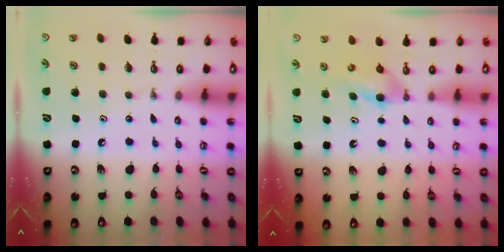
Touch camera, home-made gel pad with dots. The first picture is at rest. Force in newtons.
{"total": 4.2, "press": 3.8, "slide": 1.8}